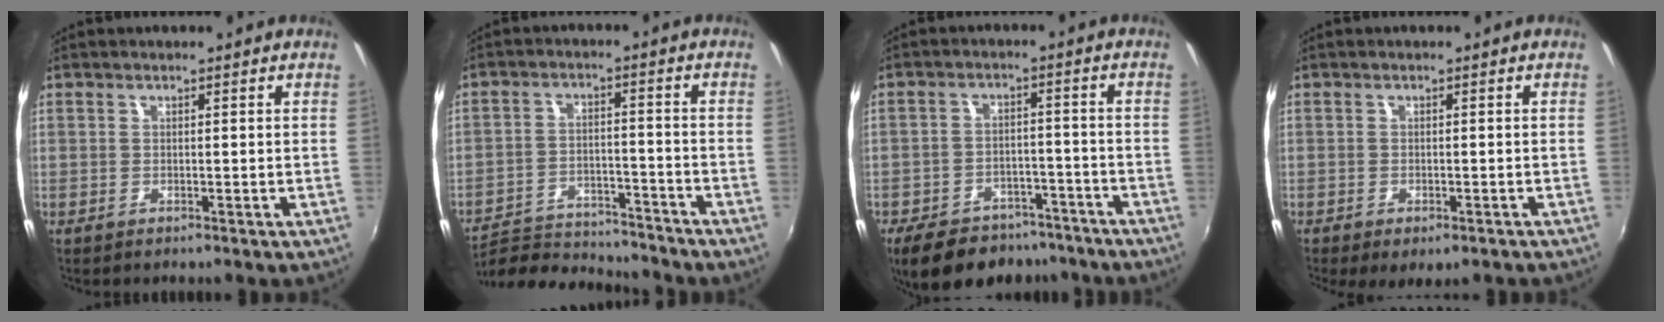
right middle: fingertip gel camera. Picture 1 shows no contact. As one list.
[{"total": 15.2, "force": [-14.3, 2.4, 4.6], "torque": [-0.103, -0.007, -0.228]}, {"total": 17.7, "force": [-13.7, 8.6, 7.2], "torque": [-0.160, 0.006, -0.184]}, {"total": 4.5, "force": [-2.9, 1.9, 2.9], "torque": [-0.058, -0.022, -0.039]}]